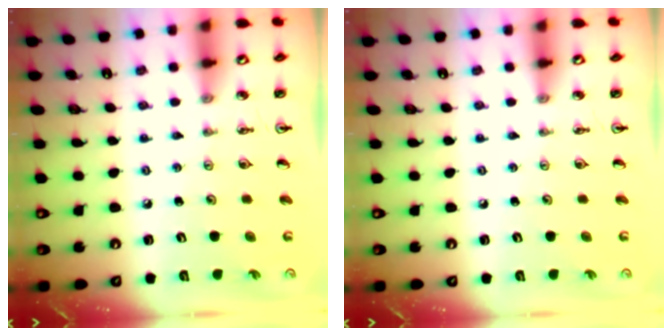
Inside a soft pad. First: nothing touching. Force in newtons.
{"total": 0.0}